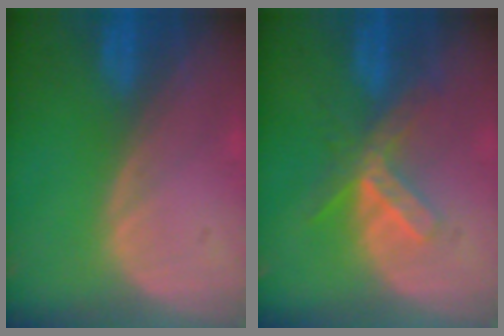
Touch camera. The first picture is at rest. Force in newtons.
{"total": 5.3, "press": 5.3, "slide": 0.8}